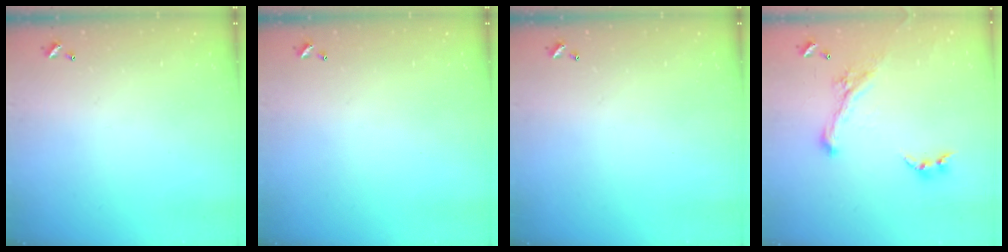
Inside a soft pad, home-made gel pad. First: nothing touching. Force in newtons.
{"total": 0.0}
{"total": 0.0}
{"total": 1.4, "press": 0.7, "slide": 1.2}